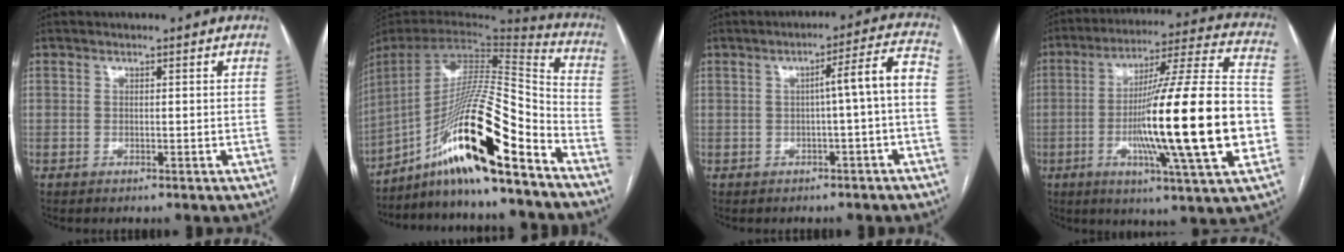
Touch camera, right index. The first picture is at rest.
{"total": 21.1, "force": [-13.5, 0.5, 16.2], "torque": [-0.292, 0.005, -0.242]}
{"total": 6.0, "force": [-0.9, -0.4, 5.9], "torque": [-0.080, 0.019, -0.011]}
{"total": 24.9, "force": [-4.5, 0.3, 24.5], "torque": [-0.374, -0.010, -0.084]}